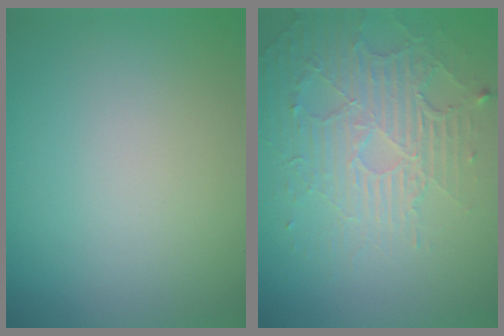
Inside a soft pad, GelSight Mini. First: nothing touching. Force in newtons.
{"total": 5.6, "press": 3.5, "slide": 4.4}